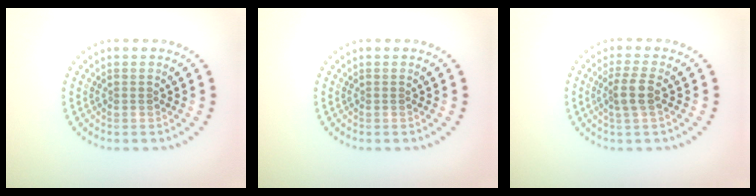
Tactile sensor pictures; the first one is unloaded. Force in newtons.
{"total": 0.0}
{"total": 2.3, "press": 2.1, "slide": 1.1}